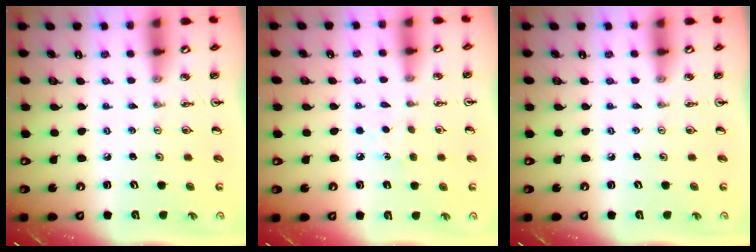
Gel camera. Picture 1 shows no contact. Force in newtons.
{"total": 6.5, "press": 6.4, "slide": 0.8}
{"total": 0.0}